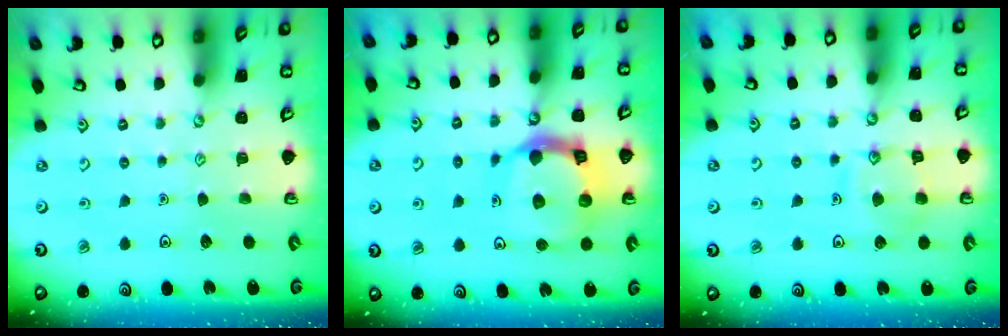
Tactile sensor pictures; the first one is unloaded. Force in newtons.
{"total": 15.7, "press": 15.5, "slide": 2.0}
{"total": 10.6, "press": 10.6, "slide": 0.9}